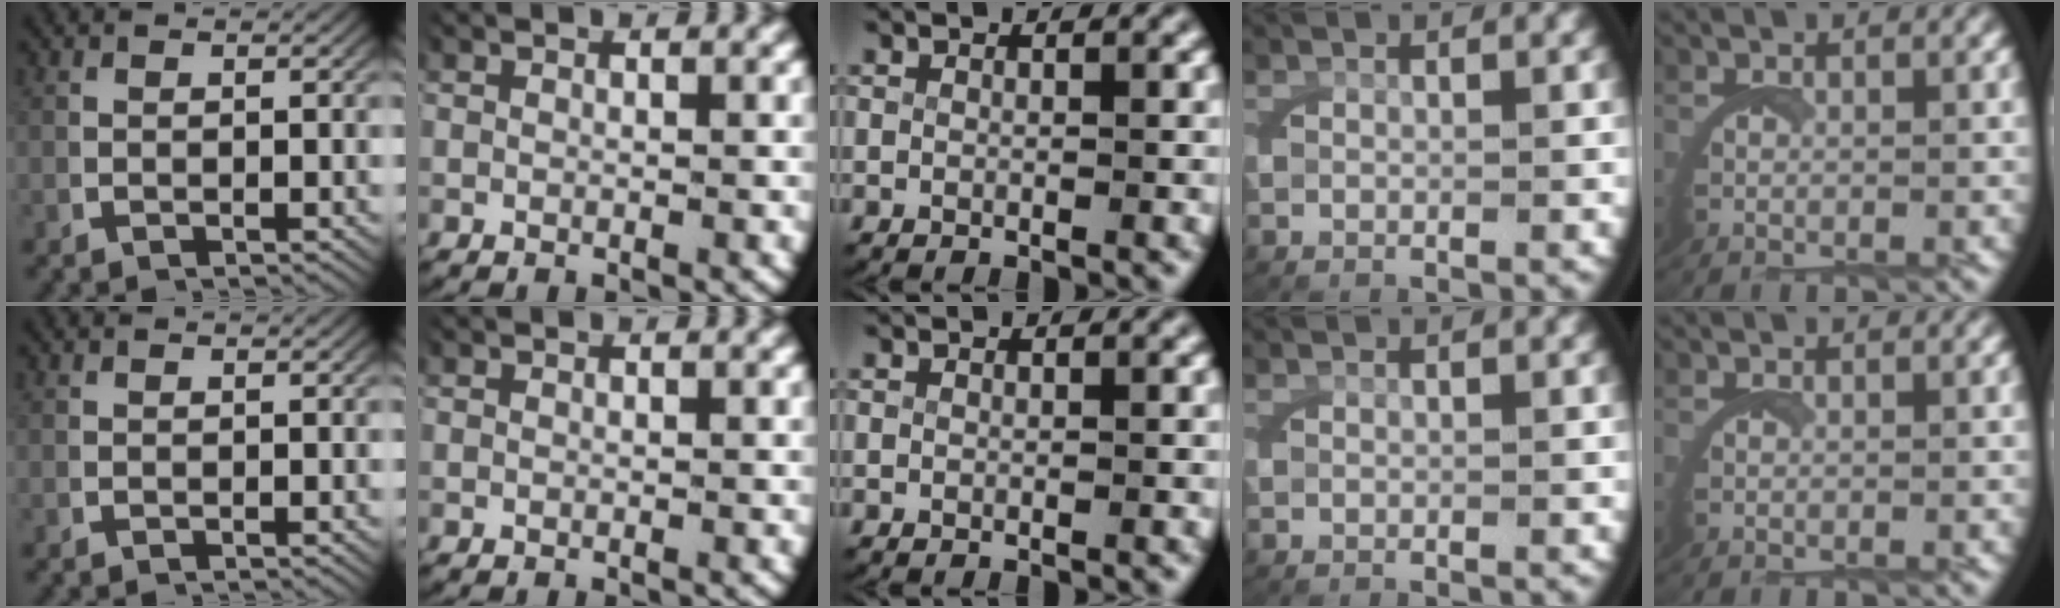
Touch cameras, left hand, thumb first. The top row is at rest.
{}